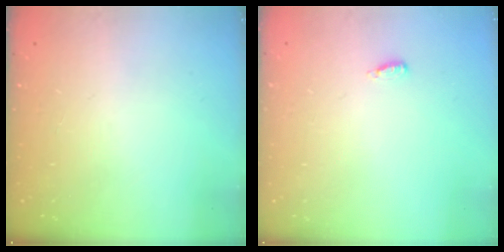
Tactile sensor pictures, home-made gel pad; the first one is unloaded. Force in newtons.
{"total": 7.1, "press": 3.0, "slide": 6.4}